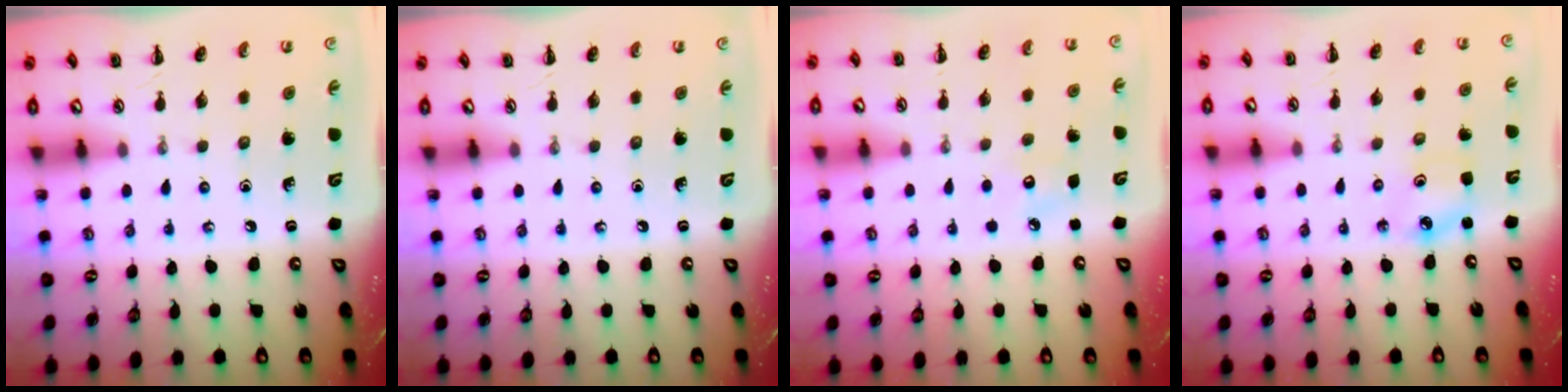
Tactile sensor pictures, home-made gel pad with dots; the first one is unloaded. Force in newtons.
{"total": 0.0}
{"total": 3.9, "press": 3.8, "slide": 1.1}
{"total": 2.8, "press": 2.7, "slide": 0.4}